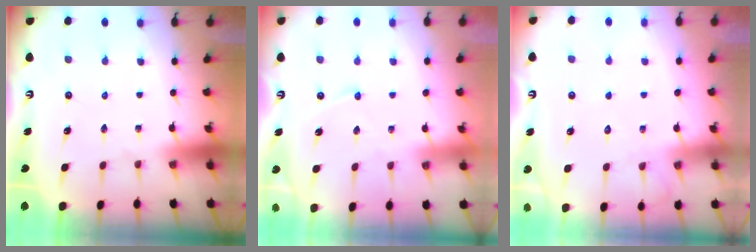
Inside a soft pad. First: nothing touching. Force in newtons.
{"total": 2.2, "press": 2.2, "slide": 0.2}
{"total": 9.3, "press": 9.2, "slide": 0.9}